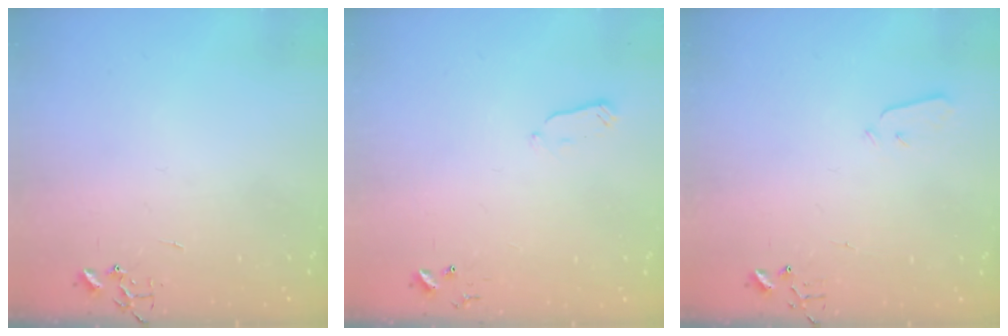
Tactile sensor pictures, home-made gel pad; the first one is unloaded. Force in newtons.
{"total": 2.7, "press": 2.6, "slide": 0.4}
{"total": 3.4, "press": 3.3, "slide": 0.7}